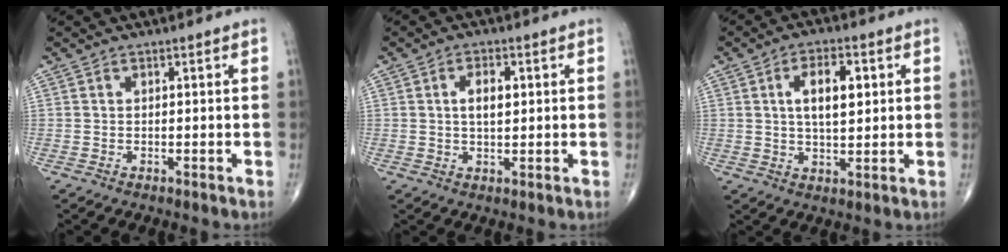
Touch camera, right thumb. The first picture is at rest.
{"total": 4.2, "force": [0.9, 2.2, 3.5], "torque": [-0.053, -0.003, 0.013]}
{"total": 8.1, "force": [2.0, 3.9, 6.8], "torque": [-0.096, -0.003, 0.032]}